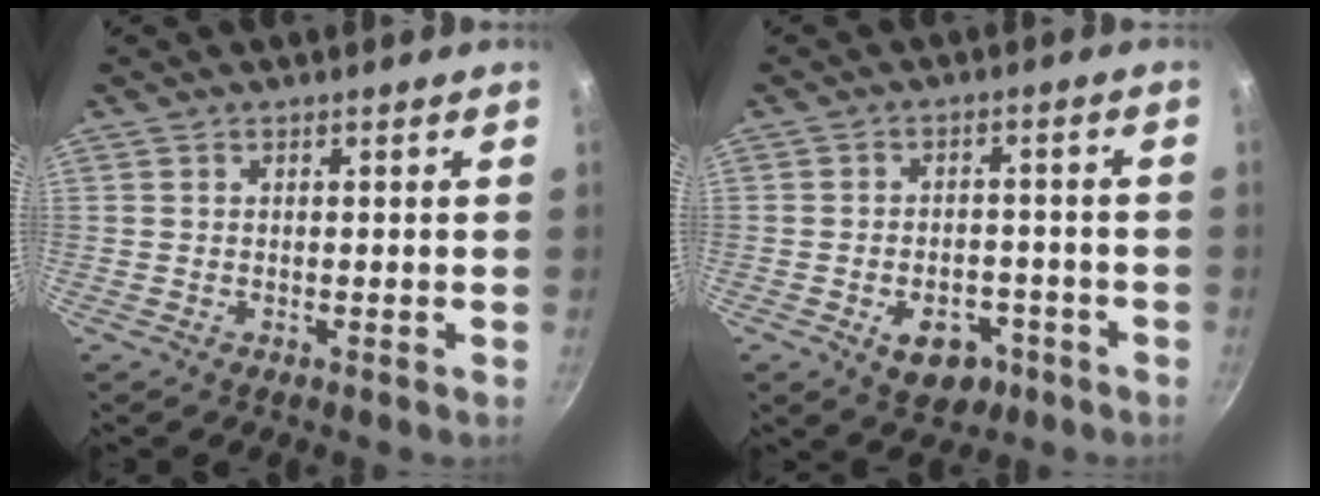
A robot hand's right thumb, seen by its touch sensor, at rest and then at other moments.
{"total": 8.4, "force": [-3.7, 5.7, 4.8], "torque": [-0.041, 0.022, -0.046]}